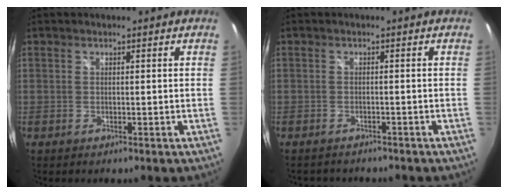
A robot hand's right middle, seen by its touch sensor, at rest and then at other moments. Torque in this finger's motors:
{"motor_torque": [-0.54, -0.61, -0.20, -0.06]}